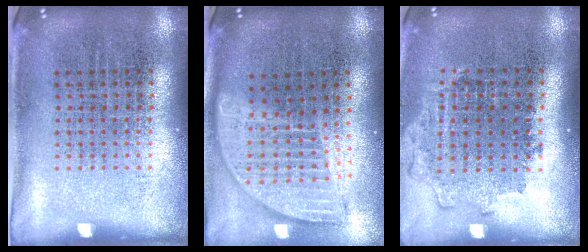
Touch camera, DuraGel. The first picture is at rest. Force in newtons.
{"total": 1.8, "press": 1.5, "slide": 1.0}
{"total": 1.2, "press": 1.1, "slide": 0.5}